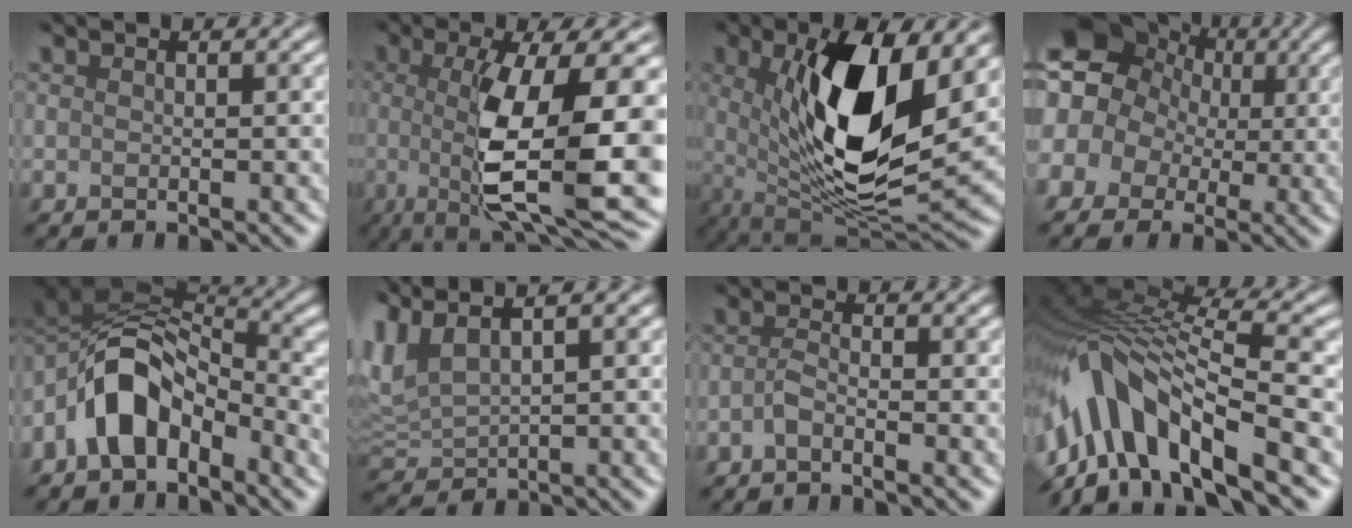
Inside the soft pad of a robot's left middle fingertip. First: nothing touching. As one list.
[{"total": 10.3, "force": [-1.7, 1.9, 9.9], "torque": [-0.182, -0.022, -0.005]}, {"total": 9.3, "force": [1.2, 2.6, 8.8], "torque": [-0.189, -0.015, 0.048]}, {"total": 8.0, "force": [0.9, 7.7, 2.0], "torque": [-0.090, 0.025, 0.001]}, {"total": 5.9, "force": [-3.4, 3.4, 3.4], "torque": [-0.083, 0.018, -0.050]}, {"total": 3.6, "force": [2.6, 1.2, 2.3], "torque": [-0.113, 0.012, 0.076]}, {"total": 2.0, "force": [-1.6, -1.0, -0.6], "torque": [-0.021, 0.002, -0.014]}, {"total": 9.4, "force": [-5.6, 3.2, 6.8], "torque": [-0.157, 0.011, -0.075]}]